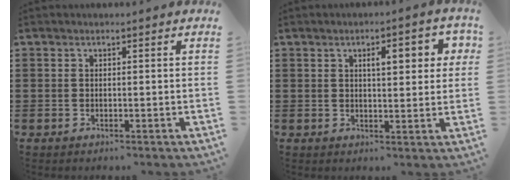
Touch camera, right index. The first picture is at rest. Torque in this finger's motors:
{"motor_torque": [0.41, -0.03, 0.46, 0.07]}